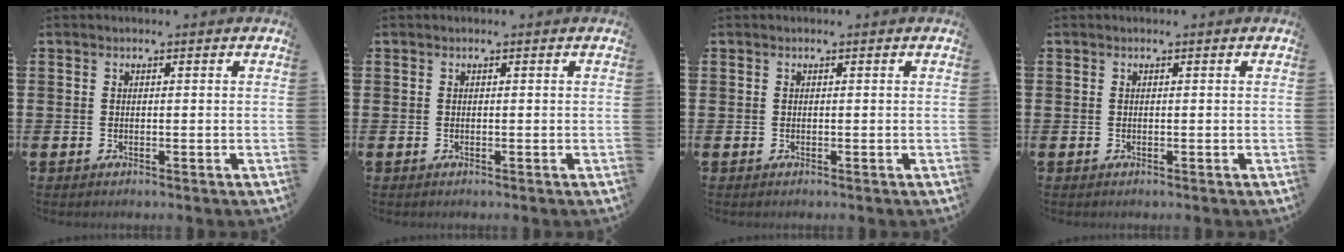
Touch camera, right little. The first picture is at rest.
{"total": 0.0}
{"total": 0.0}
{"total": 0.0}